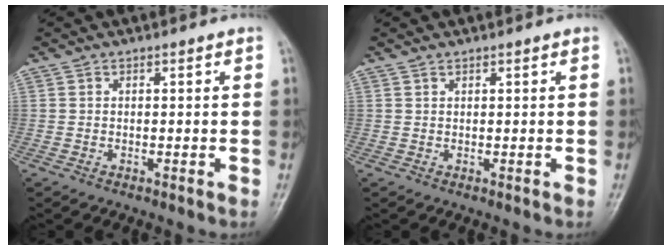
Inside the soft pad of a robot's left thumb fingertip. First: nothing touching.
{"total": 0.7, "force": [0.6, 0.3, 0.2], "torque": [-0.001, 0.005, 0.012]}